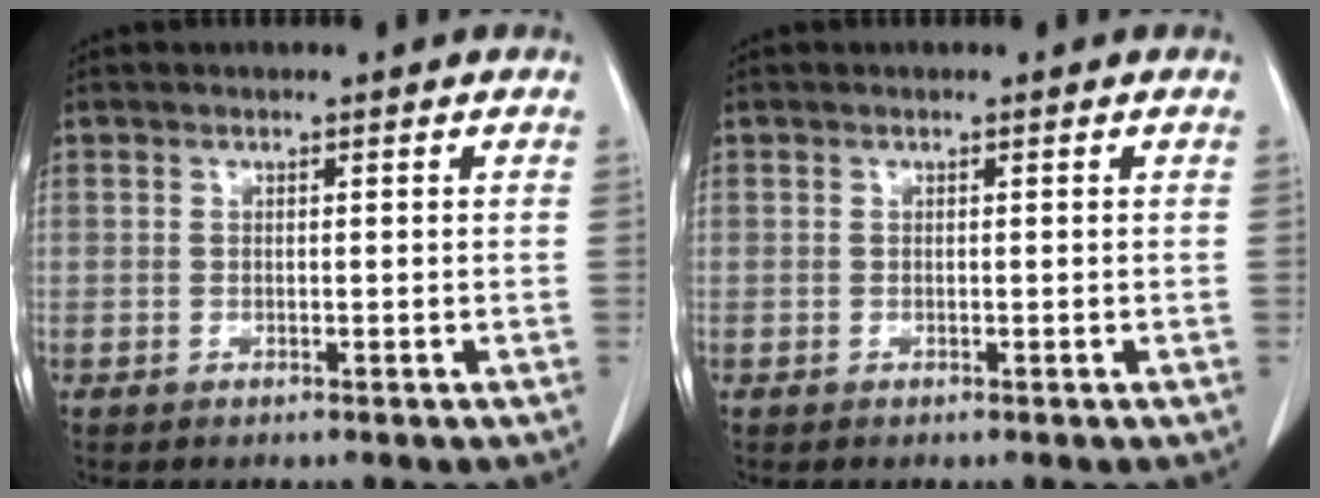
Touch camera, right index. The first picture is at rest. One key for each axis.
{"total": 0.0}